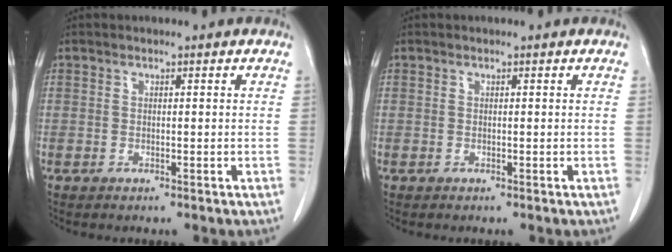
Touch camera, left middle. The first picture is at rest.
{"total": 0.0}